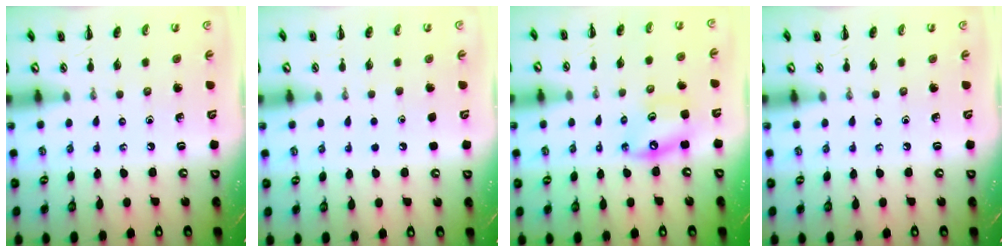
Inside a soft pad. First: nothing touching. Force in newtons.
{"total": 1.7, "press": 1.7, "slide": 0.1}
{"total": 7.1, "press": 6.9, "slide": 1.5}
{"total": 0.0}